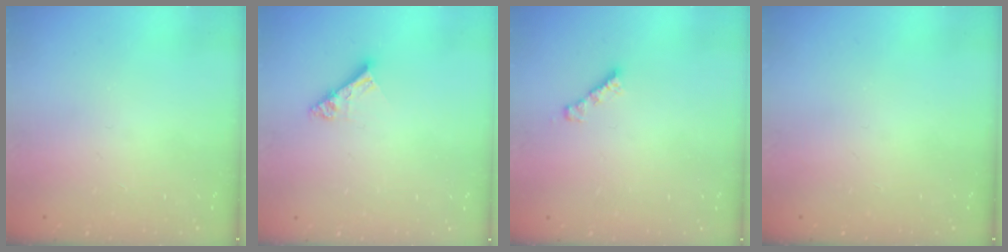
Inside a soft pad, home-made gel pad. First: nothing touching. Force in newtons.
{"total": 5.2, "press": 5.2, "slide": 0.1}
{"total": 2.7, "press": 2.7, "slide": 0.3}
{"total": 0.0}